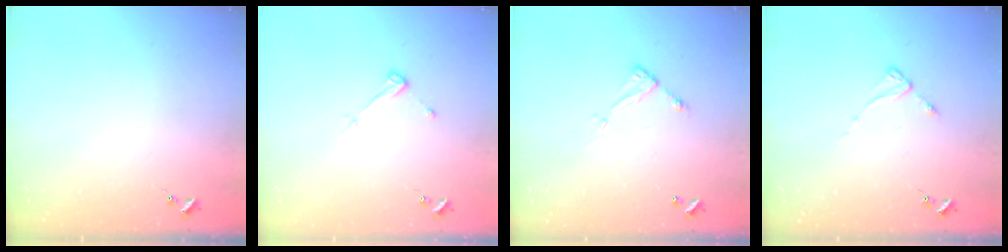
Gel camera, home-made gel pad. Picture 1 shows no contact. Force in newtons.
{"total": 3.8, "press": 3.8, "slide": 0.3}
{"total": 5.3, "press": 5.3, "slide": 0.4}
{"total": 2.2, "press": 2.2, "slide": 0.4}